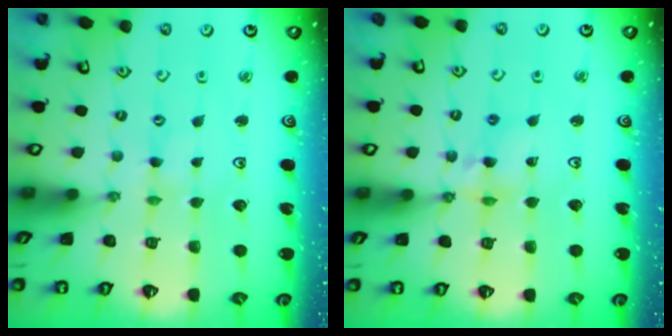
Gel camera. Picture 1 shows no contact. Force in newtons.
{"total": 6.7, "press": 6.7, "slide": 0.7}